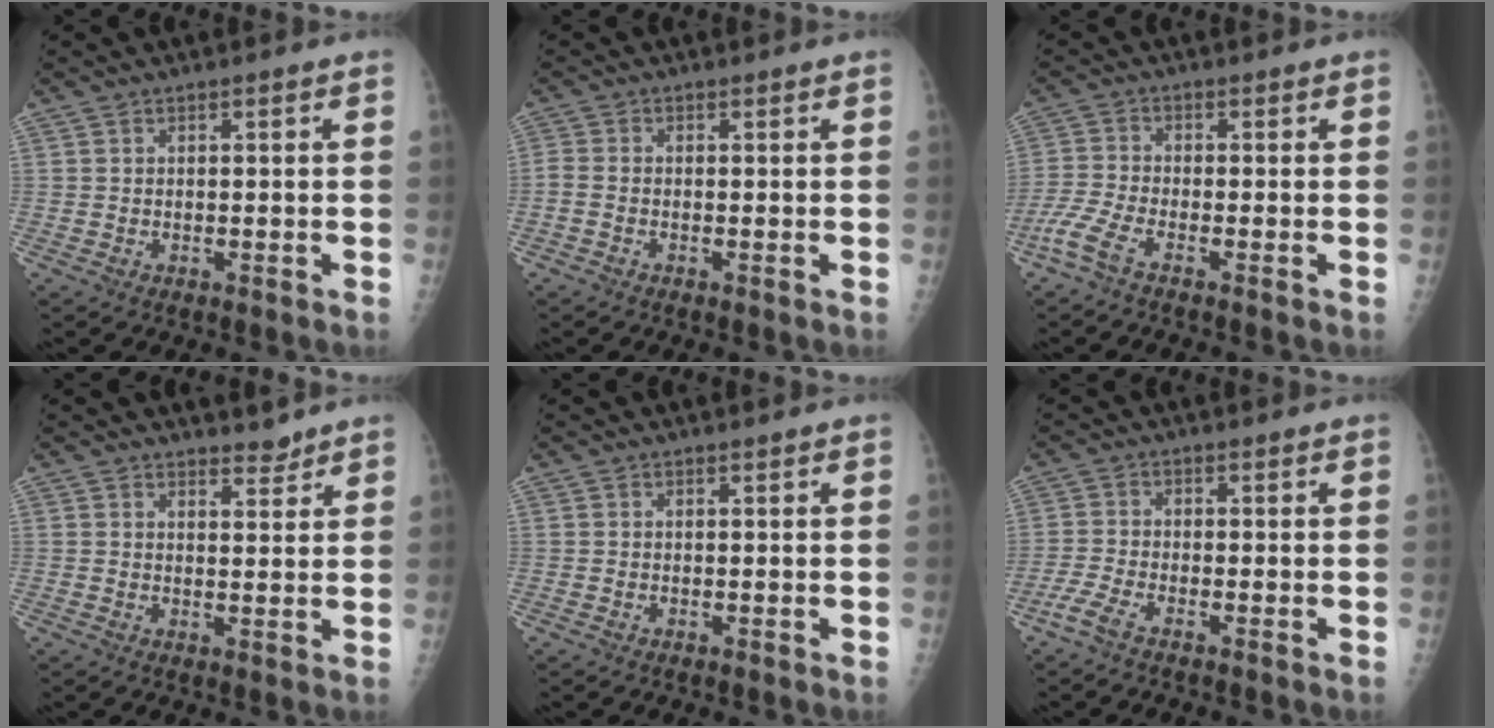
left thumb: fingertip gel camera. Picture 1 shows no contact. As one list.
[{"total": 1.6, "force": [-0.6, 0.8, 1.3], "torque": [-0.031, -0.001, -0.020]}, {"total": 4.6, "force": [-3.2, 0.8, 3.2], "torque": [-0.086, 0.001, -0.077]}, {"total": 2.5, "force": [2.3, 0.8, 0.3], "torque": [0.015, -0.020, 0.033]}, {"total": 0.0}, {"total": 3.1, "force": [-2.4, 0.4, 1.9], "torque": [-0.051, 0.002, -0.058]}]